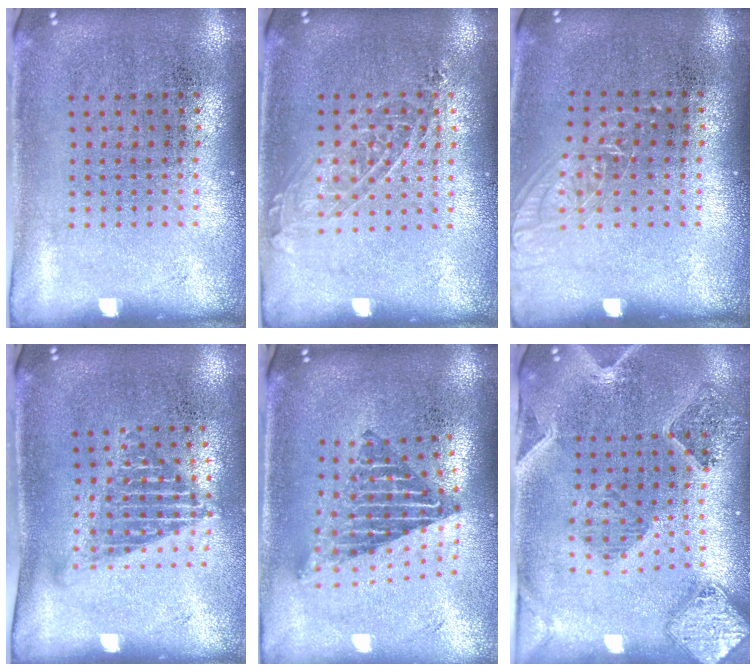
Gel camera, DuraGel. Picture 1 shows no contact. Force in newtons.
{"total": 1.3, "press": 1.1, "slide": 0.5}
{"total": 1.1, "press": 1.1, "slide": 0.2}
{"total": 1.4, "press": 1.1, "slide": 0.8}
{"total": 2.2, "press": 1.6, "slide": 1.4}
{"total": 1.5, "press": 1.4, "slide": 0.4}